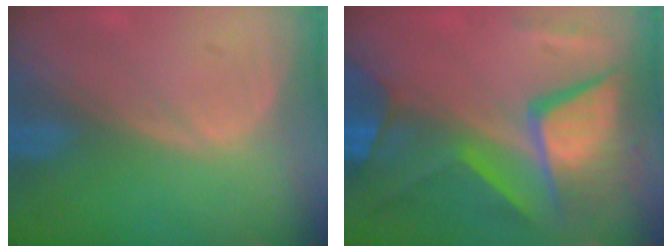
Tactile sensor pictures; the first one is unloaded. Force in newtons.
{"total": 11.9, "press": 11.9, "slide": 1.1}